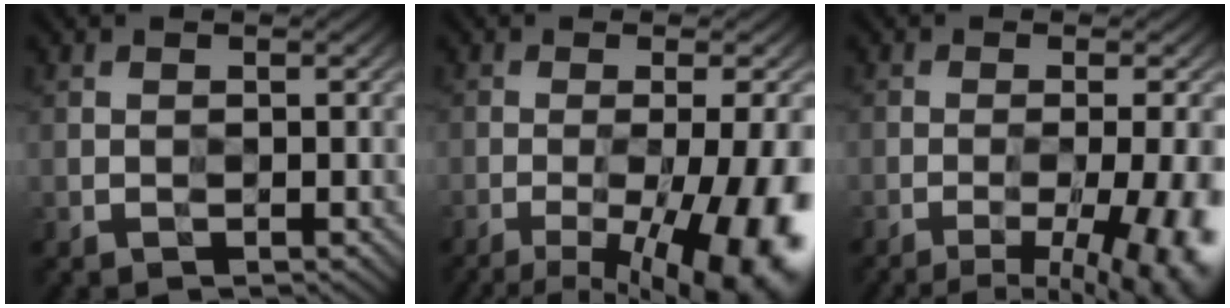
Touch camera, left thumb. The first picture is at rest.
{"total": 15.1, "force": [-6.8, 4.7, 12.7], "torque": [-0.171, -0.018, -0.081]}
{"total": 11.9, "force": [-5.7, 3.6, 9.8], "torque": [-0.112, -0.003, -0.065]}